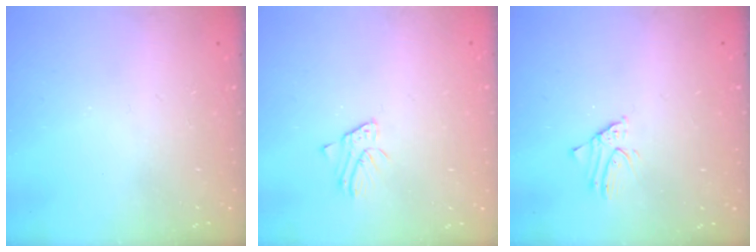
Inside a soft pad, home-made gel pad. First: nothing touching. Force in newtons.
{"total": 1.7, "press": 1.6, "slide": 0.1}
{"total": 1.5, "press": 1.5, "slide": 0.1}